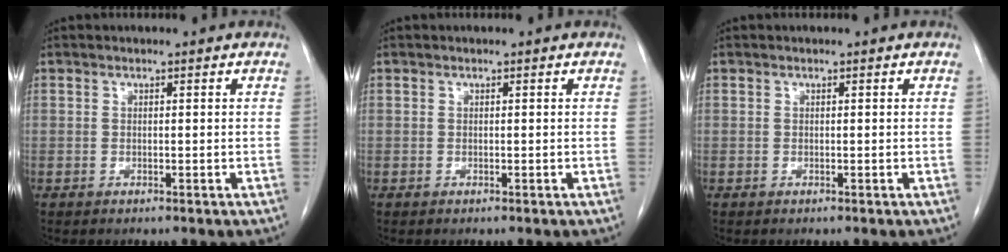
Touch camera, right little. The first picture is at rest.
{"total": 0.0}
{"total": 0.0}